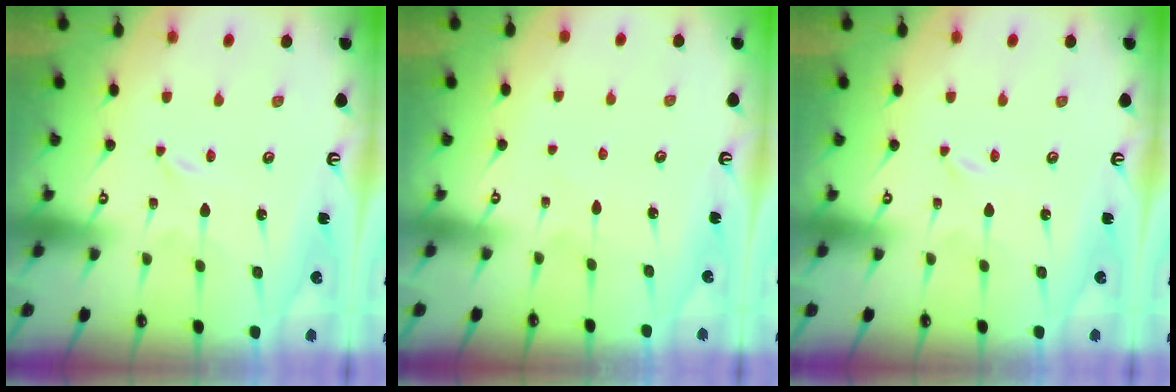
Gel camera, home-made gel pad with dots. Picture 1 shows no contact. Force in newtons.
{"total": 3.7, "press": 3.7, "slide": 0.5}
{"total": 0.0}